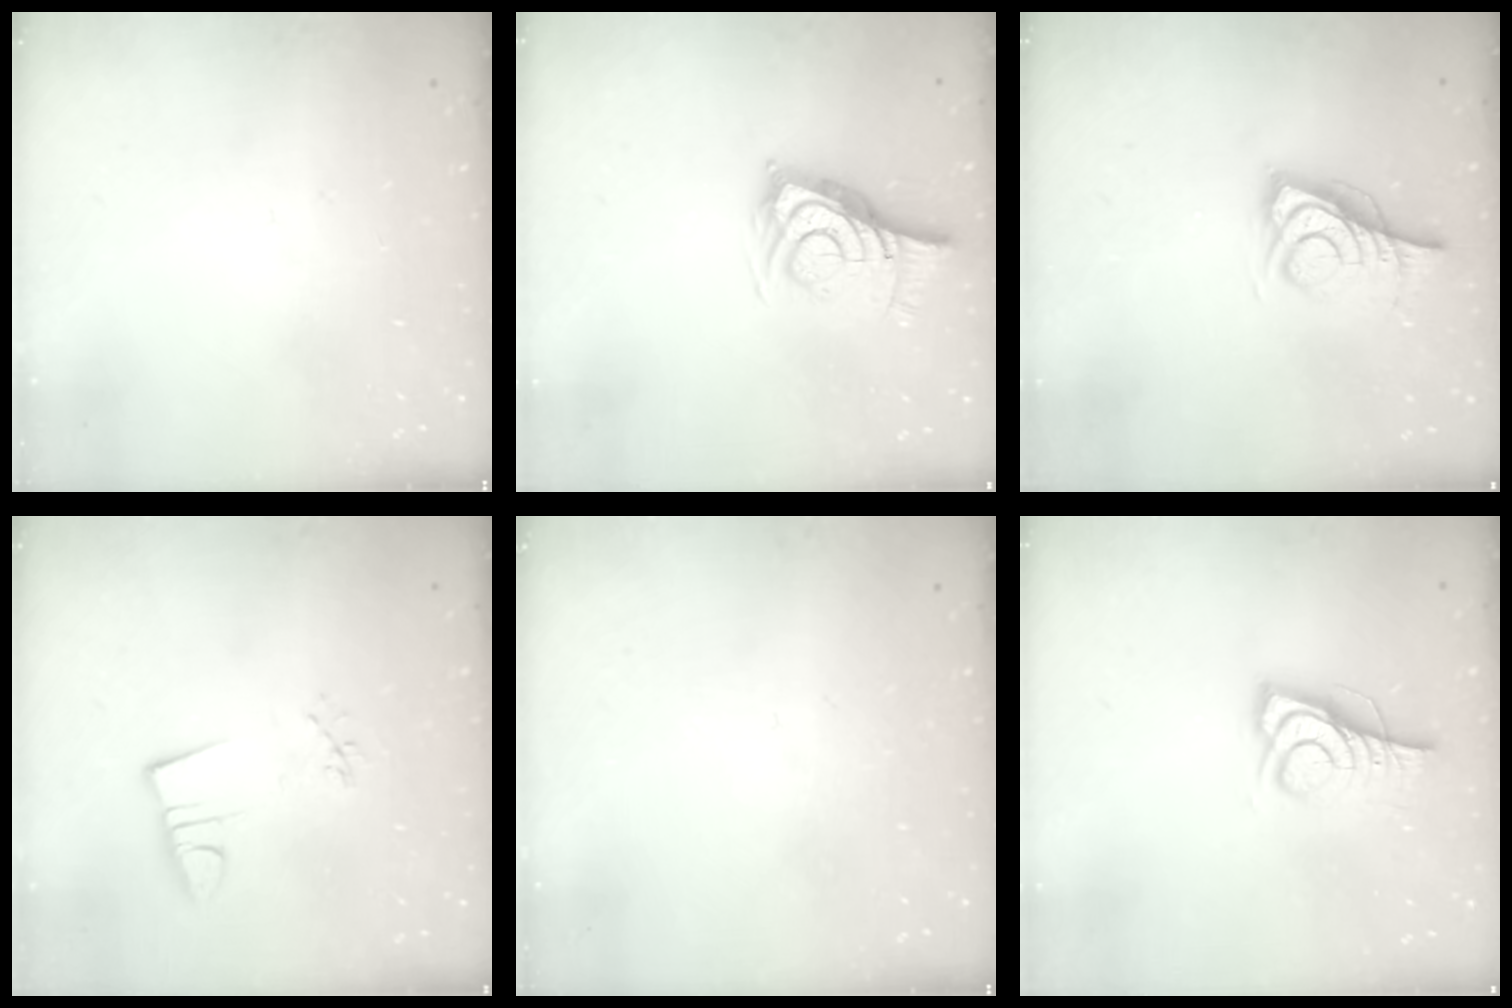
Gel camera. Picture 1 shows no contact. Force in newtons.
{"total": 9.5, "press": 8.9, "slide": 3.4}
{"total": 9.1, "press": 8.9, "slide": 2.2}
{"total": 3.0, "press": 1.6, "slide": 2.5}
{"total": 0.0}
{"total": 8.5, "press": 8.5, "slide": 0.2}